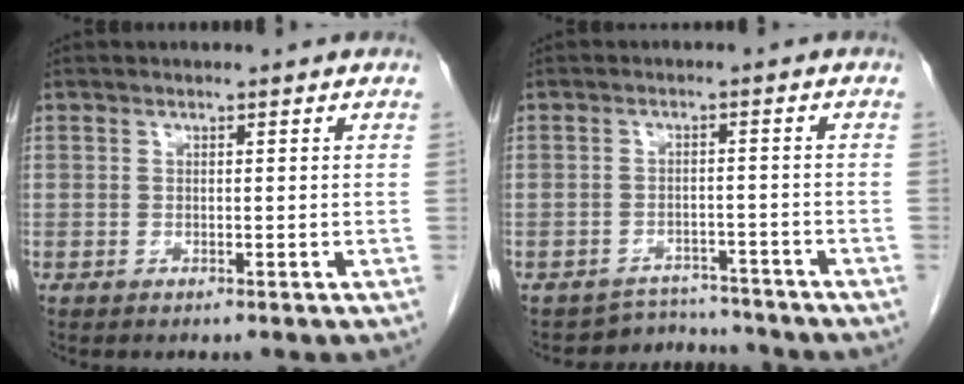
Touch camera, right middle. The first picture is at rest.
{"total": 4.6, "force": [-4.3, 0.6, -1.7], "torque": [0.027, 0.019, -0.060]}